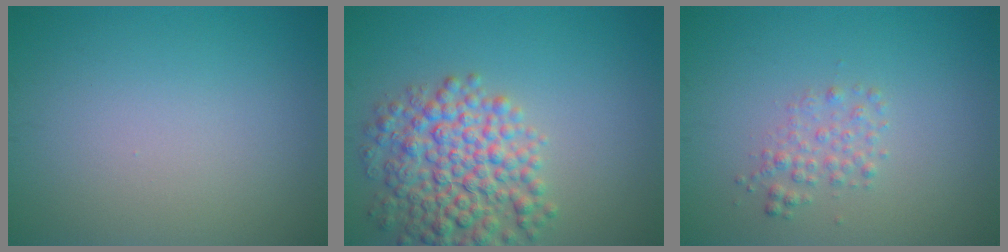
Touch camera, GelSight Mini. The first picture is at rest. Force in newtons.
{"total": 7.0, "press": 7.0, "slide": 0.2}
{"total": 1.6, "press": 1.6, "slide": 0.0}